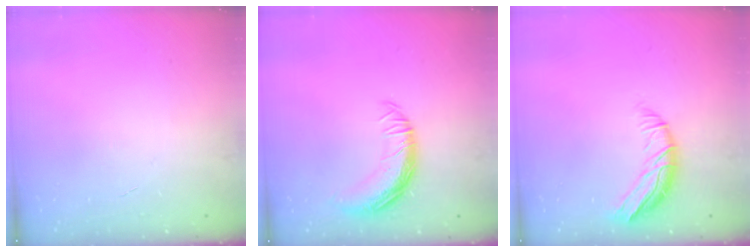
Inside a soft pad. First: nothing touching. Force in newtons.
{"total": 13.8, "press": 13.7, "slide": 0.9}
{"total": 9.8, "press": 9.7, "slide": 1.3}